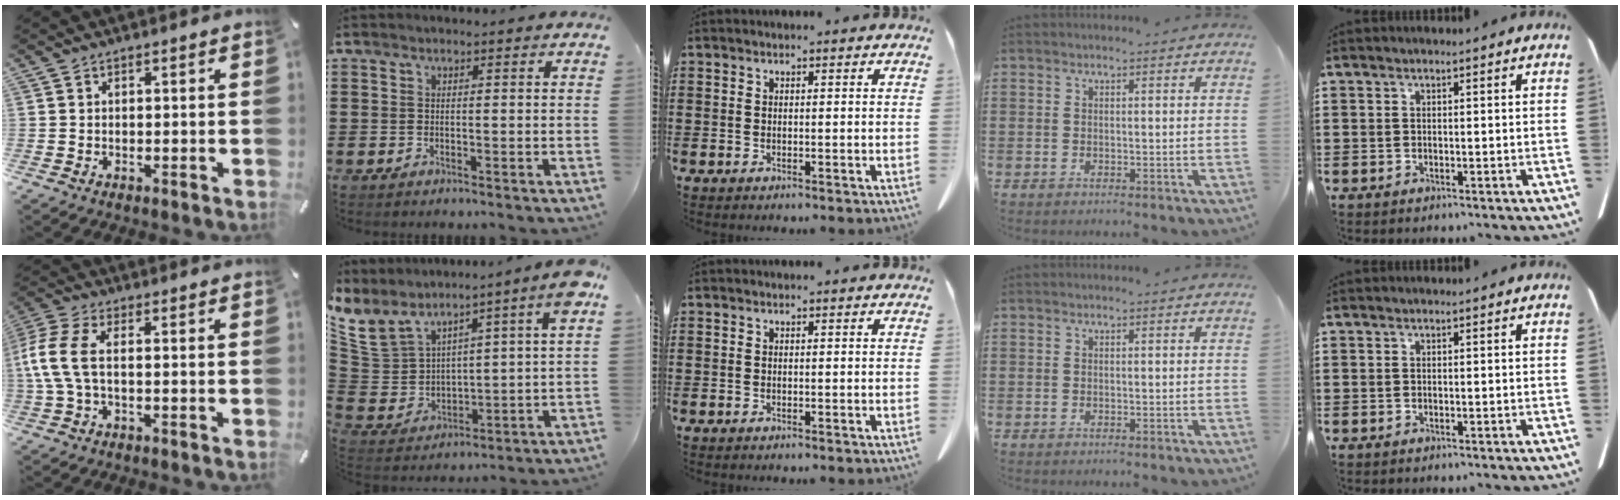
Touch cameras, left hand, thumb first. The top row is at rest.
{"thumb": {"total": 9.1, "force": [-0.2, 4.5, 7.9], "torque": [-0.181, -0.009, -0.004]}, "index": {"total": 8.8, "force": [7.5, 2.8, 3.7], "torque": [-0.106, -0.045, 0.136]}}